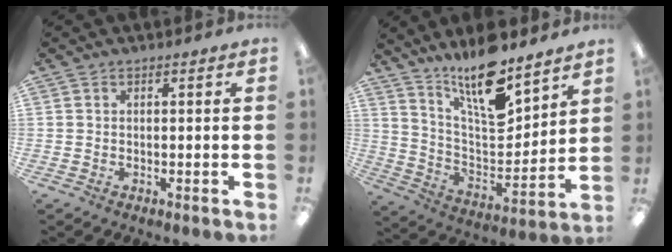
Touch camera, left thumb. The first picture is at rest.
{"total": 16.7, "force": [12.8, 4.6, 9.7], "torque": [-0.174, -0.086, 0.216]}